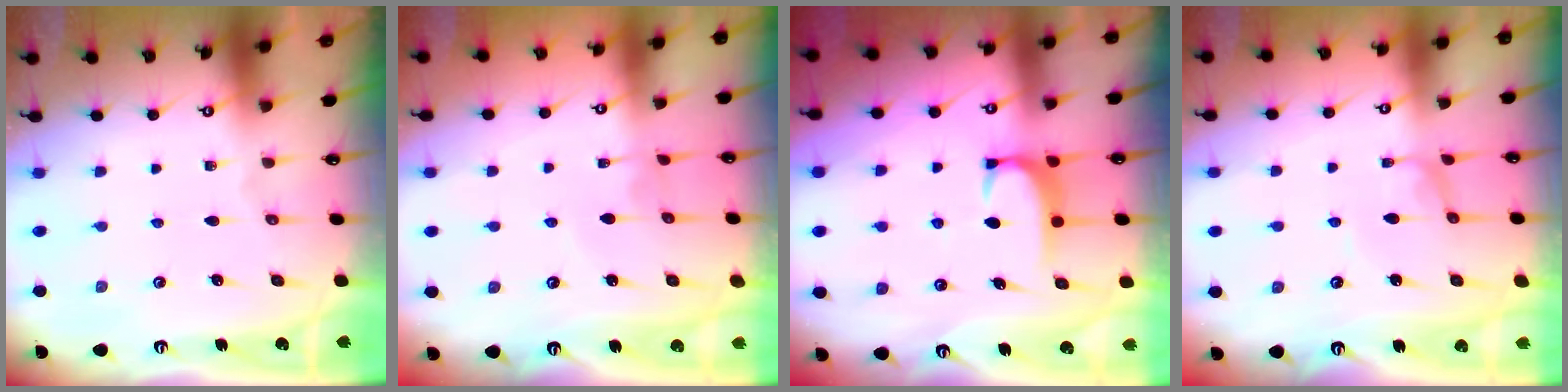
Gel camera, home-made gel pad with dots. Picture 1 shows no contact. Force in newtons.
{"total": 2.7, "press": 2.7, "slide": 0.1}
{"total": 1.6, "press": 1.5, "slide": 0.5}
{"total": 0.0}